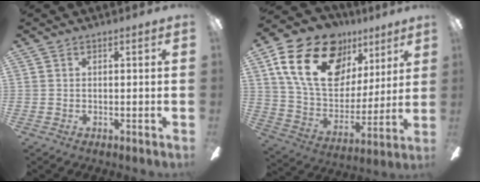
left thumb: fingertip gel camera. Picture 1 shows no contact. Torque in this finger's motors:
{"motor_torque": [0.26, 0.82, 1.72, -1.05, 0.52]}